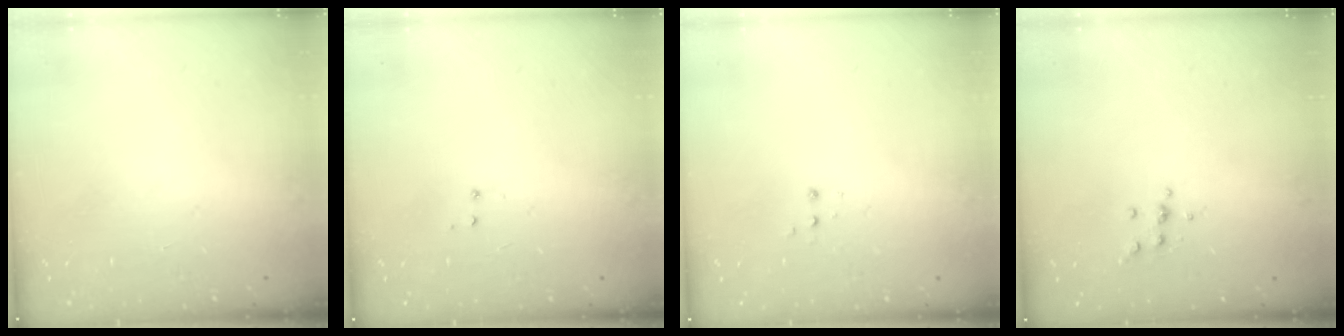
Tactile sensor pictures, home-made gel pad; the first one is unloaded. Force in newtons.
{"total": 3.5, "press": 3.5, "slide": 0.5}
{"total": 2.8, "press": 2.8, "slide": 0.5}
{"total": 4.0, "press": 3.8, "slide": 1.0}